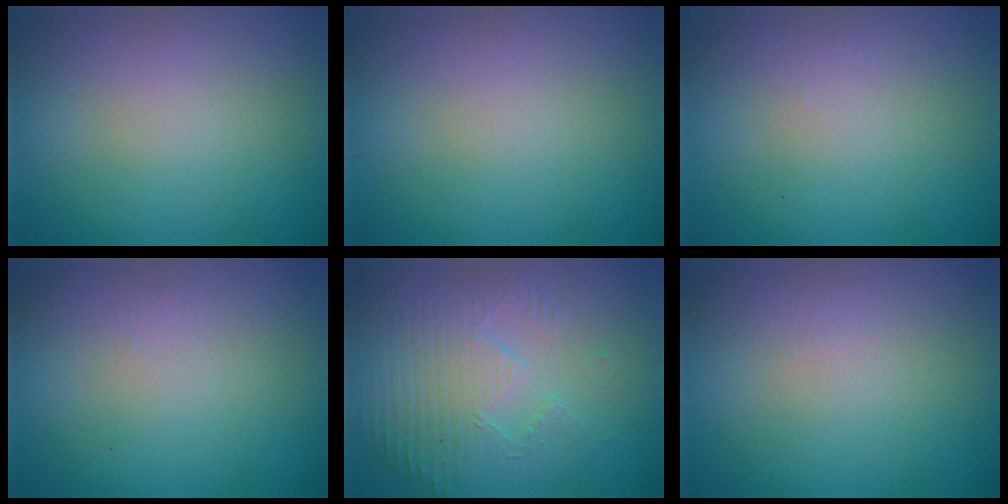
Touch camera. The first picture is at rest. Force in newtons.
{"total": 0.0}
{"total": 1.0, "press": 0.9, "slide": 0.3}
{"total": 1.0, "press": 0.9, "slide": 0.3}
{"total": 4.2, "press": 3.6, "slide": 2.1}
{"total": 1.0, "press": 0.9, "slide": 0.3}